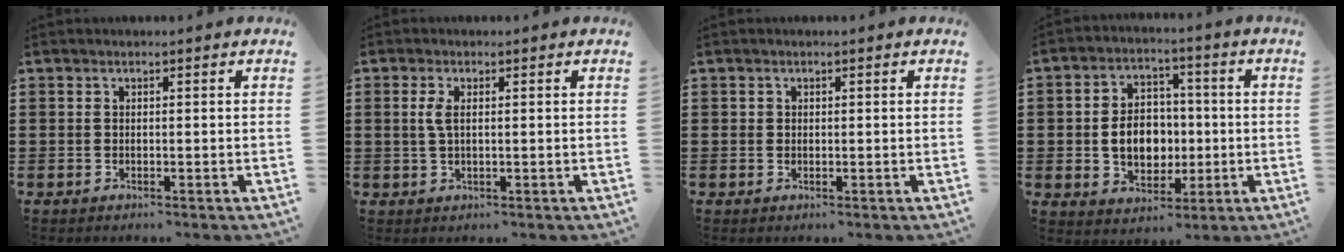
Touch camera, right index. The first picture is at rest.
{"total": 2.2, "force": [0.4, 0.7, 2.0], "torque": [-0.049, 0.002, 0.002]}
{"total": 0.6, "force": [0.2, 0.6, 0.1], "torque": [-0.003, 0.005, 0.003]}
{"total": 7.6, "force": [-0.7, 5.7, 5.0], "torque": [-0.085, 0.003, -0.017]}